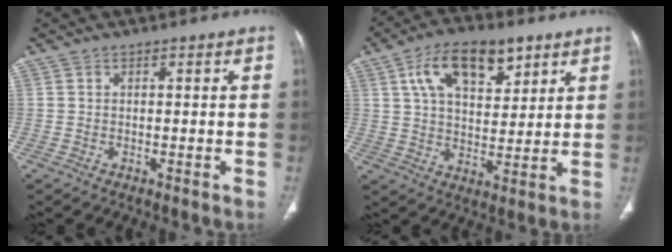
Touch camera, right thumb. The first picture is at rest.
{"total": 14.3, "force": [7.1, 7.5, 9.9], "torque": [-0.134, -0.017, 0.122]}